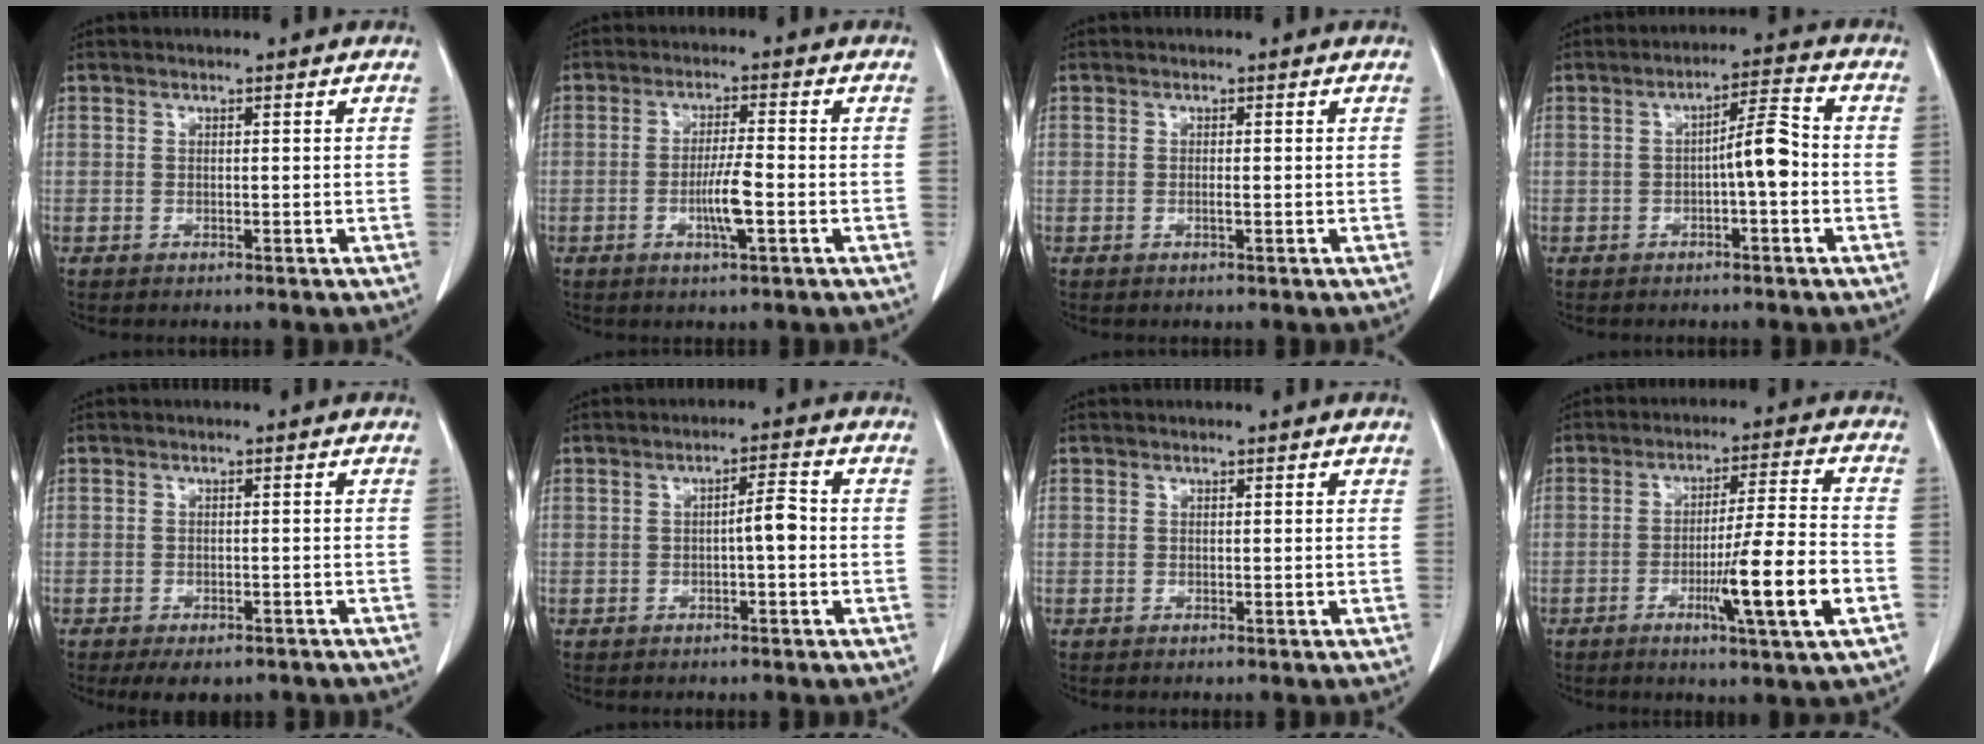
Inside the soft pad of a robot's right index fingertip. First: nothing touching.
{"total": 5.2, "force": [-1.5, 0.1, 4.9], "torque": [-0.095, -0.008, -0.028]}
{"total": 0.9, "force": [-0.2, 0.0, 0.9], "torque": [-0.019, -0.003, -0.002]}
{"total": 5.5, "force": [-1.0, 0.7, 5.4], "torque": [-0.080, 0.018, -0.016]}
{"total": 5.2, "force": [-4.0, 2.5, 2.2], "torque": [-0.020, -0.001, -0.049]}
{"total": 3.2, "force": [-0.5, 0.5, 3.1], "torque": [-0.045, 0.006, -0.009]}
{"total": 0.0}
{"total": 11.6, "force": [-4.0, -0.6, 10.9], "torque": [-0.178, -0.013, -0.065]}